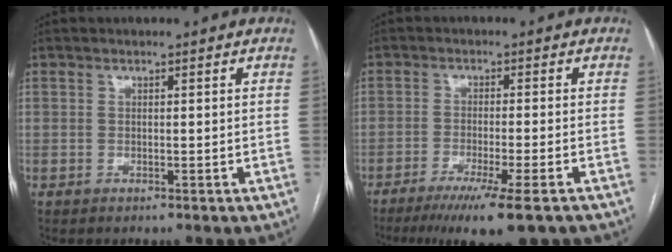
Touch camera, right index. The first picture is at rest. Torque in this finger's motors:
{"motor_torque": [1.17, -0.70, 0.28, 0.11]}